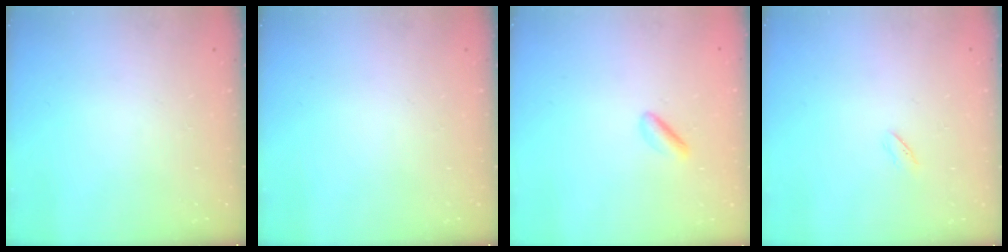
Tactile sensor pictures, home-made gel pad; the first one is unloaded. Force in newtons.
{"total": 0.0}
{"total": 1.7, "press": 1.5, "slide": 0.9}
{"total": 2.0, "press": 1.9, "slide": 0.7}